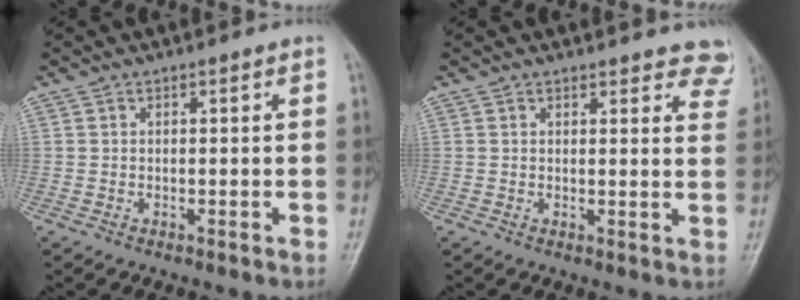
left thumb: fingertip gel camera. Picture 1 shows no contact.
{"total": 7.4, "force": [6.9, 2.3, 1.4], "torque": [0.032, -0.030, 0.049]}